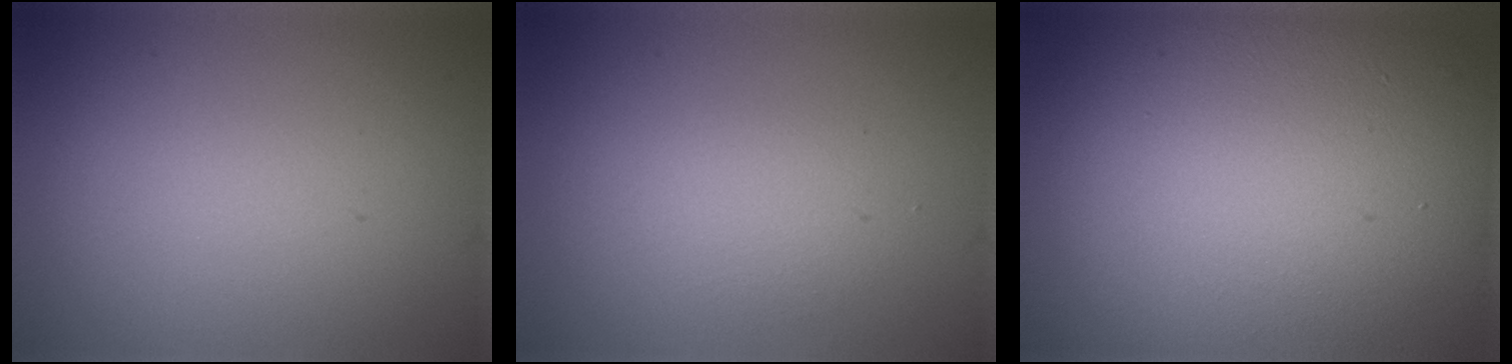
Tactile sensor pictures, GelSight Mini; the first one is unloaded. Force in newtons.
{"total": 1.7, "press": 1.6, "slide": 0.1}
{"total": 18.5, "press": 18.5, "slide": 1.2}